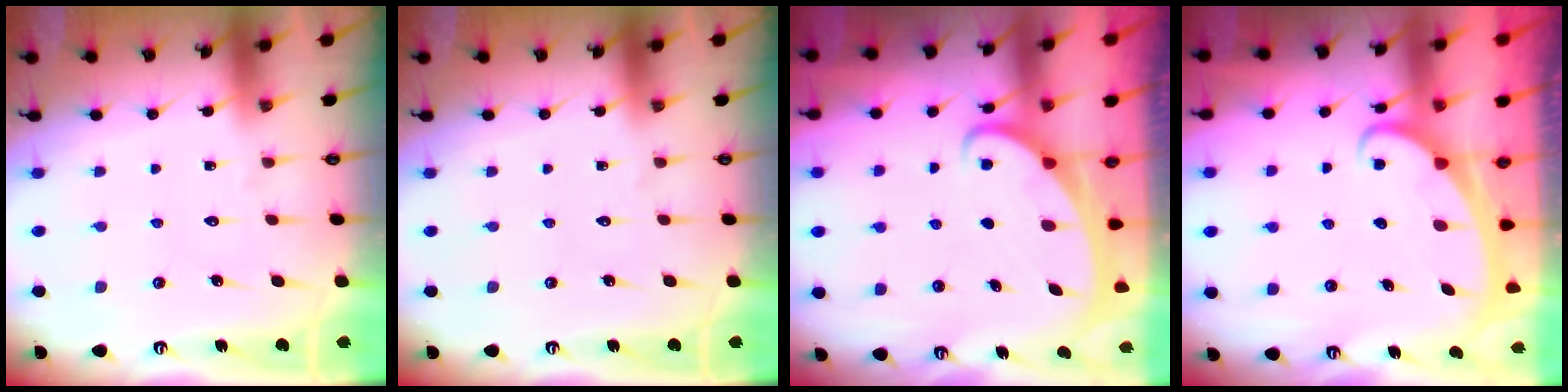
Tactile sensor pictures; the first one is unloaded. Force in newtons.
{"total": 0.0}
{"total": 2.2, "press": 2.2, "slide": 0.3}
{"total": 2.3, "press": 2.3, "slide": 0.3}